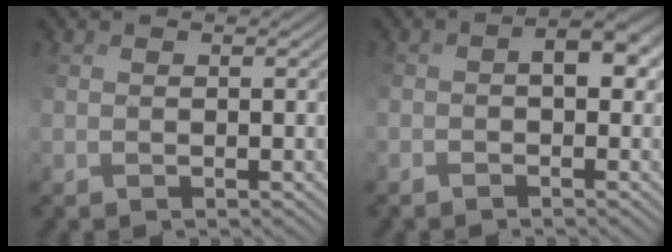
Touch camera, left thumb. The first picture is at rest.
{"total": 4.6, "force": [-0.5, 2.6, 3.8], "torque": [-0.050, 0.003, -0.005]}